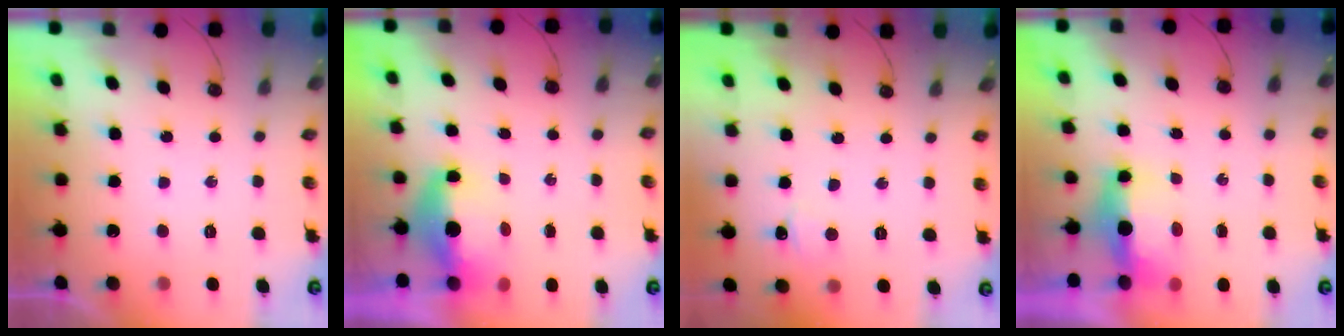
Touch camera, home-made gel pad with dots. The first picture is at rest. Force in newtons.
{"total": 6.5, "press": 6.3, "slide": 1.4}
{"total": 2.8, "press": 2.8, "slide": 0.3}
{"total": 6.1, "press": 6.1, "slide": 0.2}